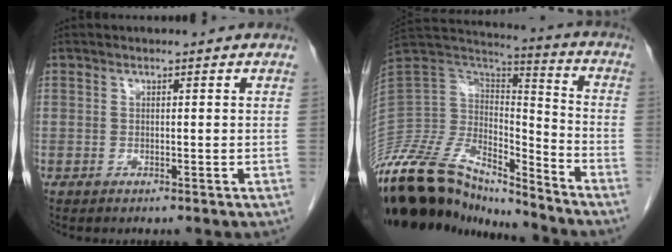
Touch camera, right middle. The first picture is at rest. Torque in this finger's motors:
{"motor_torque": [1.18, -0.96, 1.05, 0.21]}